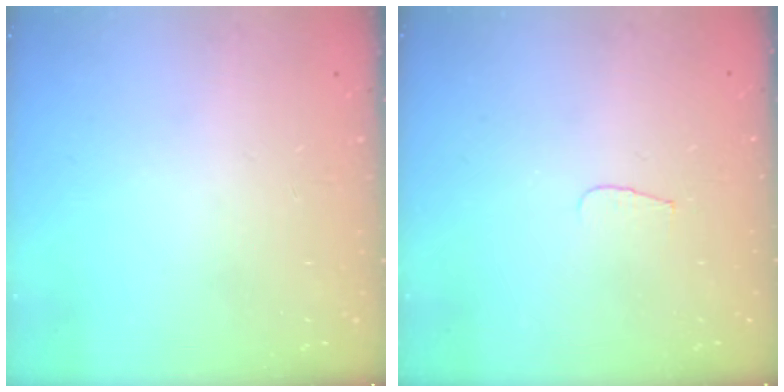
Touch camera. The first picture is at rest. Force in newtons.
{"total": 3.4, "press": 3.4, "slide": 0.3}